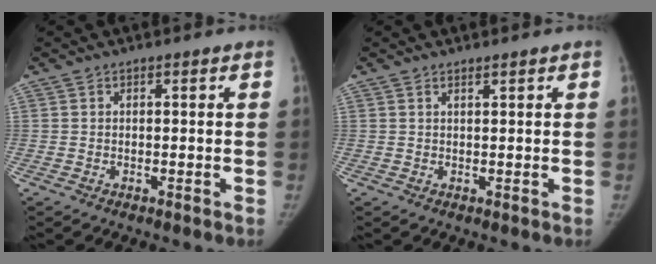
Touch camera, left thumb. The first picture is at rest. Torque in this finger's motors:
{"motor_torque": [-0.42, -0.18, -0.09, 0.13, -0.05]}